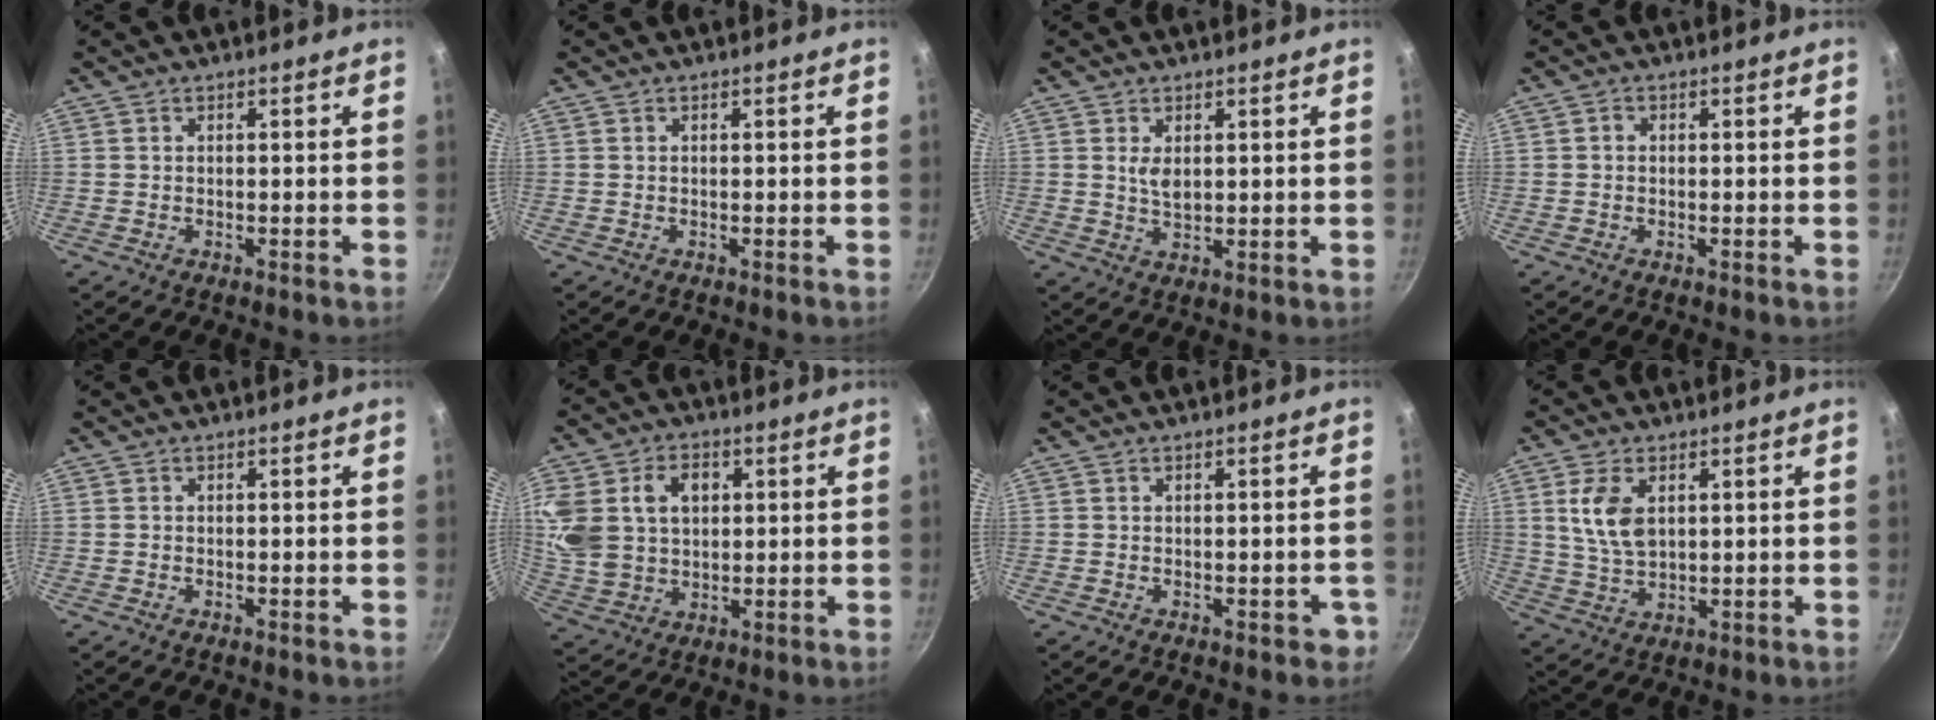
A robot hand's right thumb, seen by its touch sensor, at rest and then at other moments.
{"total": 0.0}
{"total": 3.6, "force": [1.1, 1.9, 2.8], "torque": [-0.047, -0.009, 0.023]}
{"total": 1.0, "force": [0.0, 0.8, 0.5], "torque": [-0.009, 0.006, 0.000]}
{"total": 0.0}
{"total": 16.8, "force": [4.1, 12.7, 10.2], "torque": [-0.211, 0.008, 0.083]}
{"total": 2.1, "force": [-0.9, 1.3, 1.5], "torque": [-0.001, 0.012, -0.007]}
{"total": 7.9, "force": [2.3, 4.6, 6.0], "torque": [-0.112, -0.013, 0.048]}